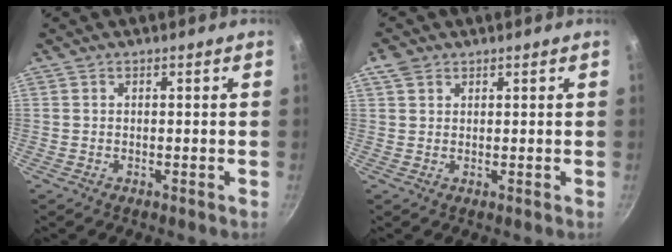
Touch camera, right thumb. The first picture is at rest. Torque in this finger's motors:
{"motor_torque": [0.34, 1.13, 0.22, -0.16, 0.28]}